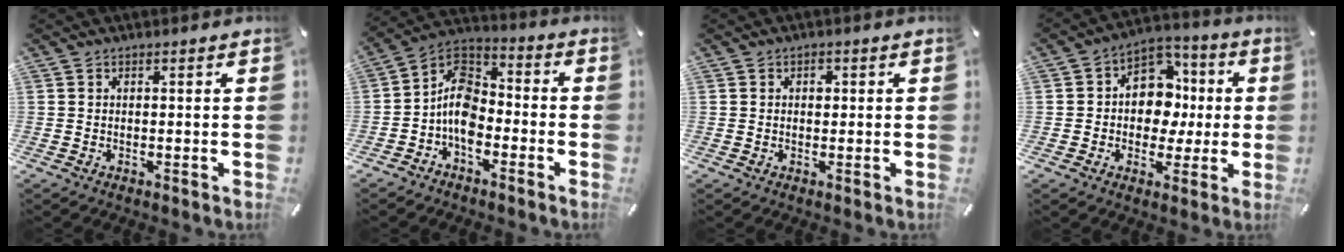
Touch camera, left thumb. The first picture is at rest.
{"total": 10.0, "force": [-4.4, 6.6, 6.1], "torque": [-0.139, 0.013, -0.089]}
{"total": 1.6, "force": [0.3, 1.2, 0.9], "torque": [0.005, -0.003, -0.002]}
{"total": 11.6, "force": [-0.1, 10.1, 5.7], "torque": [-0.086, 0.001, 0.004]}